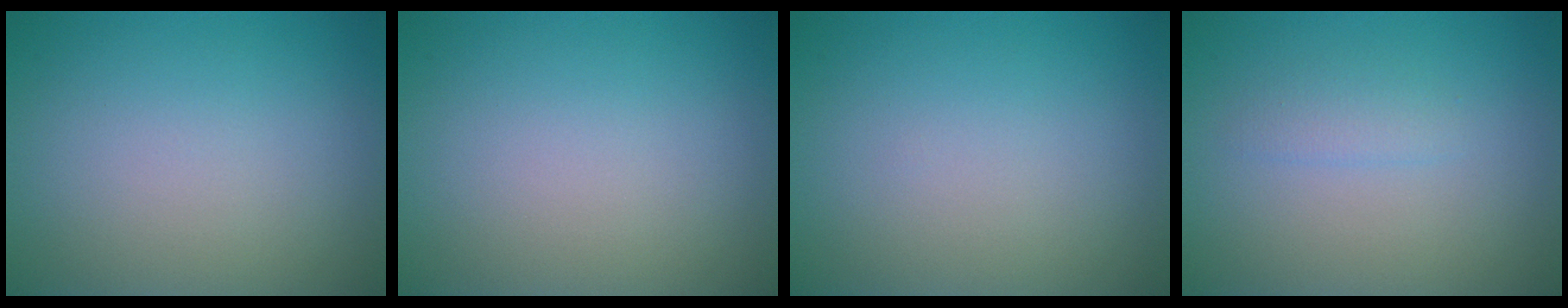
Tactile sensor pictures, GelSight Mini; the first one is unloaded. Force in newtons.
{"total": 0.0}
{"total": 0.0}
{"total": 1.2, "press": 1.2, "slide": 0.1}